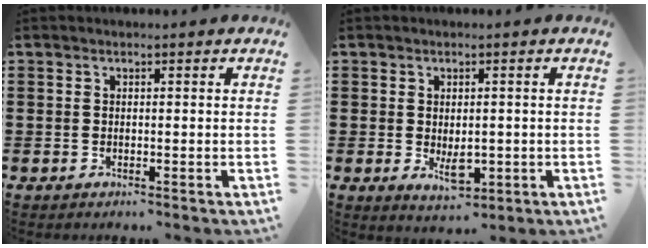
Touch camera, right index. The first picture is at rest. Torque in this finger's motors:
{"motor_torque": [1.01, 0.69, 0.22, 0.05]}